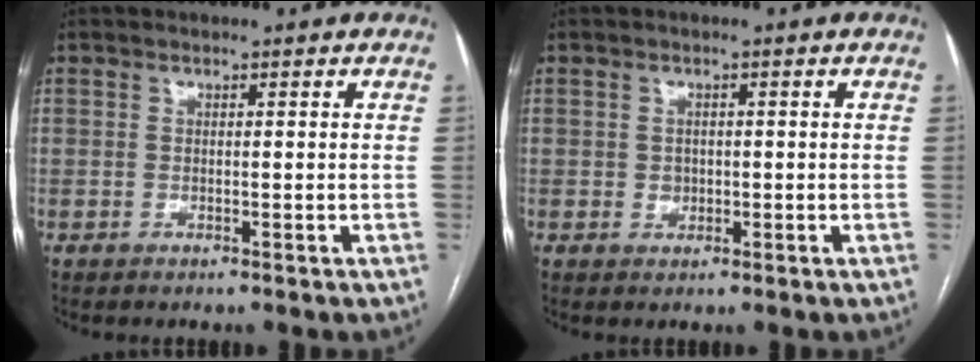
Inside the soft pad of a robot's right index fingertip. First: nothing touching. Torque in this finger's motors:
{"motor_torque": [0.21, -0.05, 0.03, 0.00]}